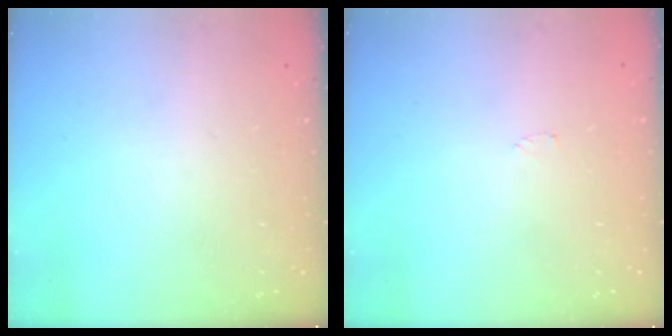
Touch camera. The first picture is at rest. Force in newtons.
{"total": 2.3, "press": 2.3, "slide": 0.2}